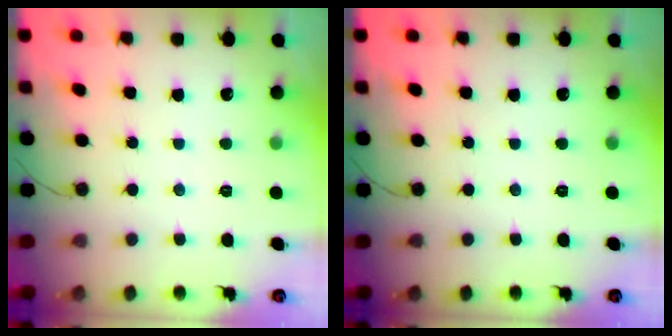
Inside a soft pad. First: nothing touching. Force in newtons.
{"total": 0.0}